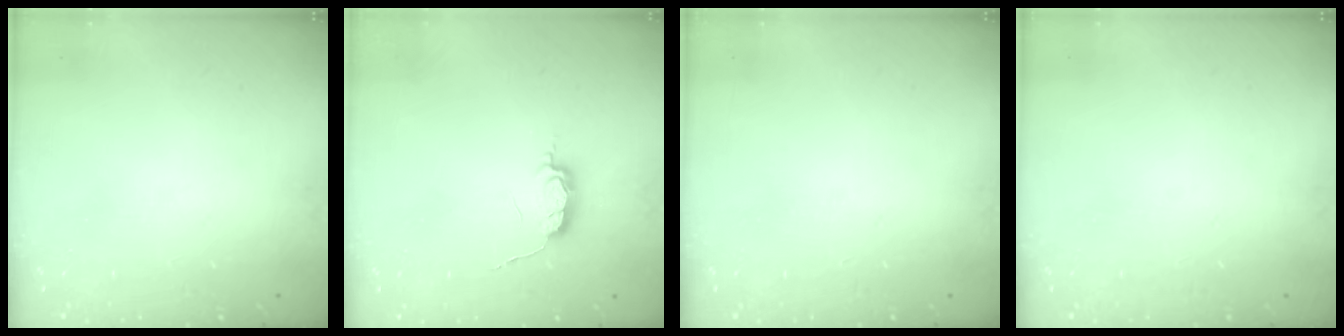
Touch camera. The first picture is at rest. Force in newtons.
{"total": 5.3, "press": 5.3, "slide": 0.7}
{"total": 0.0}
{"total": 0.0}